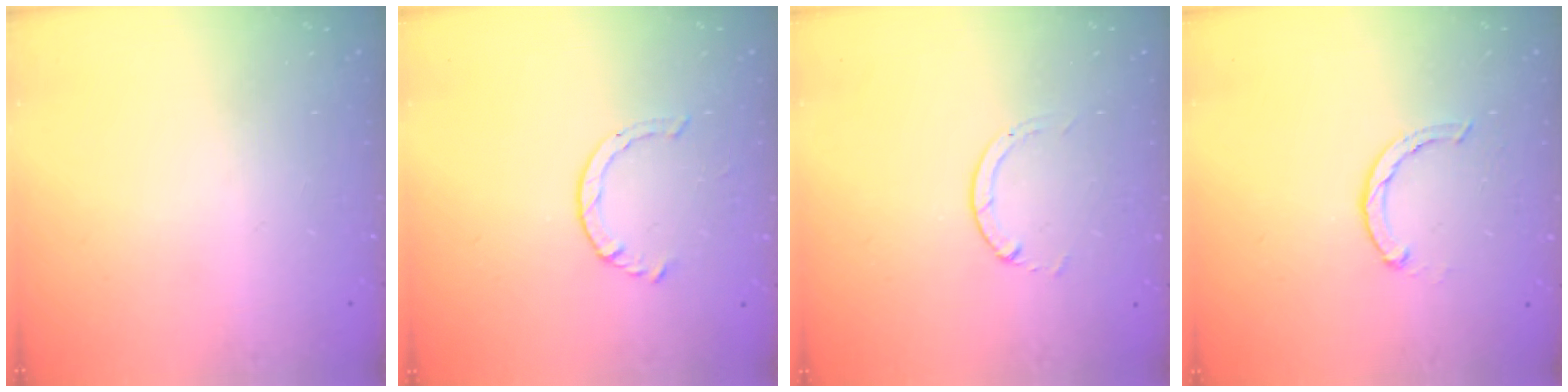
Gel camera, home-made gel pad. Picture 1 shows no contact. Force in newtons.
{"total": 3.0, "press": 2.9, "slide": 0.3}
{"total": 1.3, "press": 1.3, "slide": 0.2}
{"total": 2.4, "press": 2.4, "slide": 0.4}